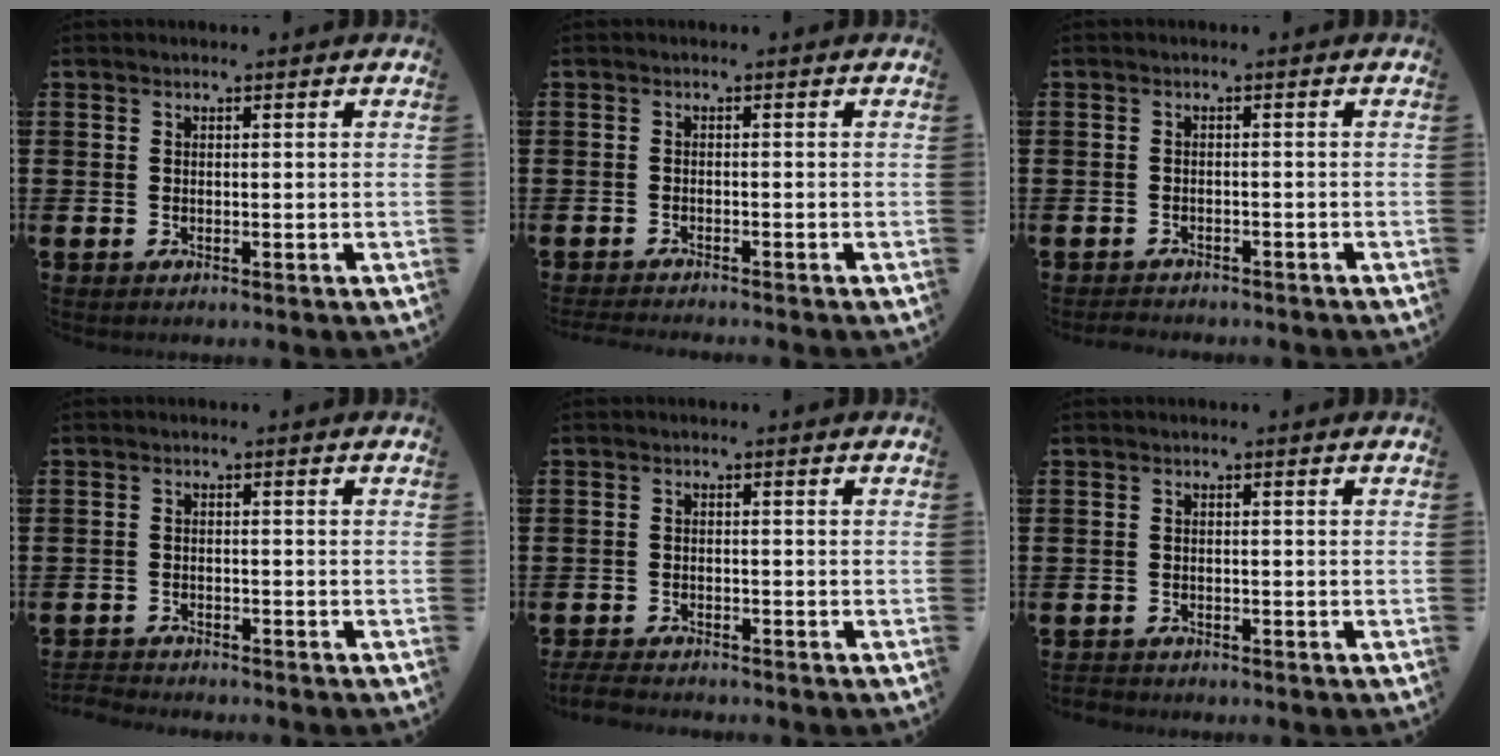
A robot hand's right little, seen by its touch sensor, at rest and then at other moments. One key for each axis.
{"total": 1.0, "fx": -1.0, "fy": -0.1, "fz": 0.1, "tx": -0.003, "ty": -0.001, "tz": -0.020}
{"total": 1.2, "fx": -1.2, "fy": 0.1, "fz": -0.1, "tx": -0.003, "ty": 0.002, "tz": -0.026}
{"total": 1.7, "fx": -1.7, "fy": 0.0, "fz": -0.2, "tx": -0.002, "ty": 0.001, "tz": -0.037}
{"total": 2.1, "fx": -2.0, "fy": 0.2, "fz": 0.5, "tx": -0.010, "ty": 0.004, "tz": -0.042}
{"total": 0.8, "fx": -0.8, "fy": 0.2, "fz": -0.1, "tx": 0.000, "ty": 0.001, "tz": -0.018}